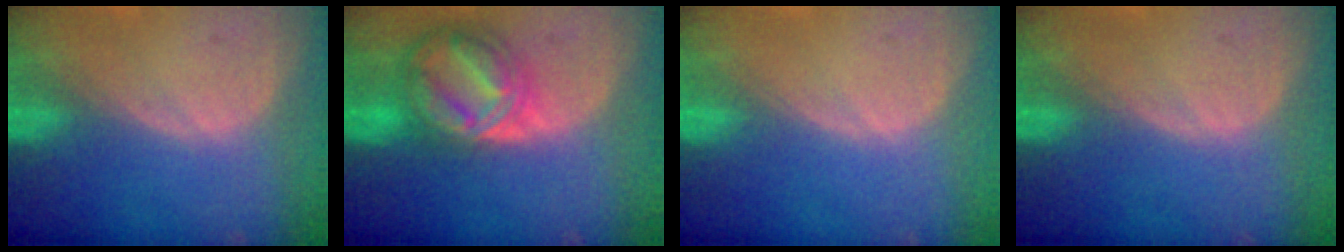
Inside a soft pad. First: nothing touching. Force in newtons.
{"total": 8.8, "press": 8.7, "slide": 0.8}
{"total": 0.0}
{"total": 0.0}